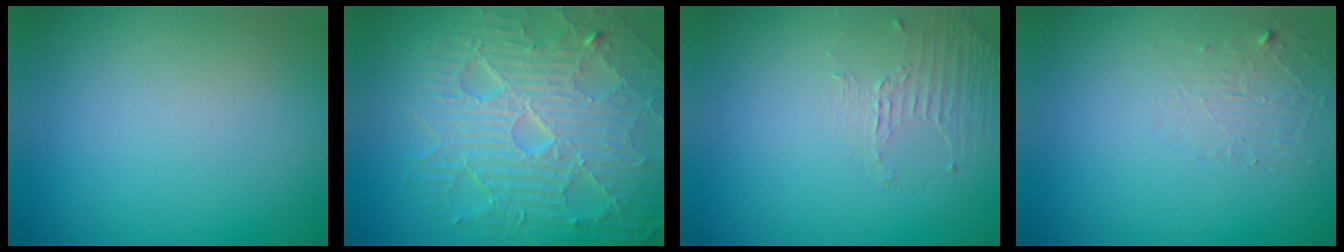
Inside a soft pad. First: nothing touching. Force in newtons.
{"total": 10.4, "press": 6.7, "slide": 8.0}
{"total": 1.2, "press": 0.4, "slide": 1.1}
{"total": 1.4, "press": 0.1, "slide": 1.4}